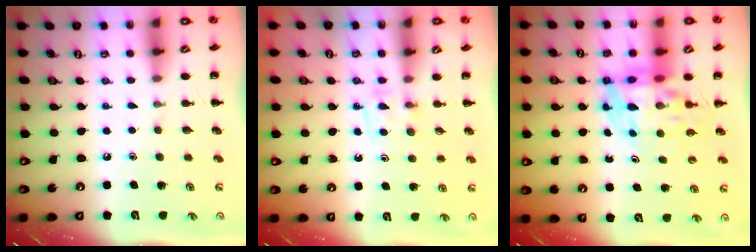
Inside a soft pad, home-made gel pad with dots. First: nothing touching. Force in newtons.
{"total": 4.8, "press": 4.4, "slide": 1.8}
{"total": 11.0, "press": 10.5, "slide": 3.2}